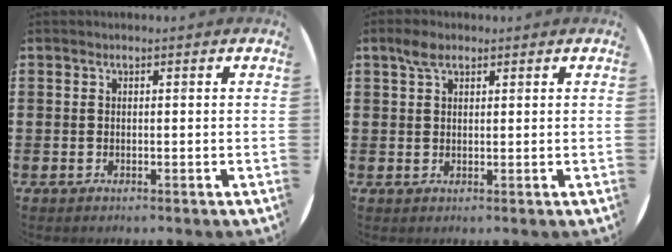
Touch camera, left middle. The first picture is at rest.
{"total": 2.7, "force": [1.8, 1.3, 1.4], "torque": [-0.023, 0.004, 0.032]}